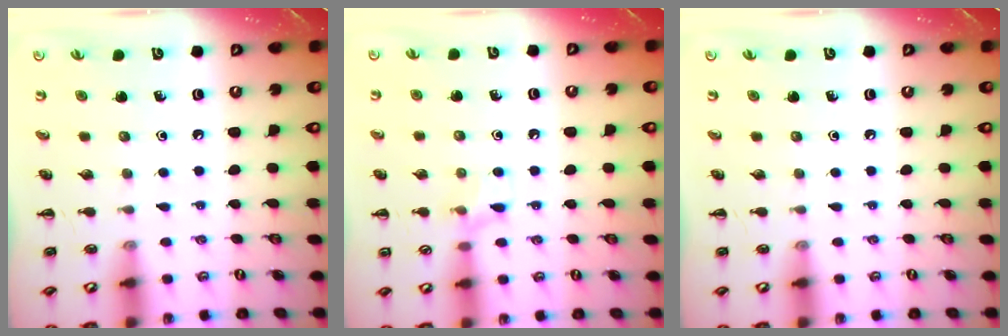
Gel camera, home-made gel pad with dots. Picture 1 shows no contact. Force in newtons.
{"total": 6.8, "press": 6.4, "slide": 2.4}
{"total": 0.0}